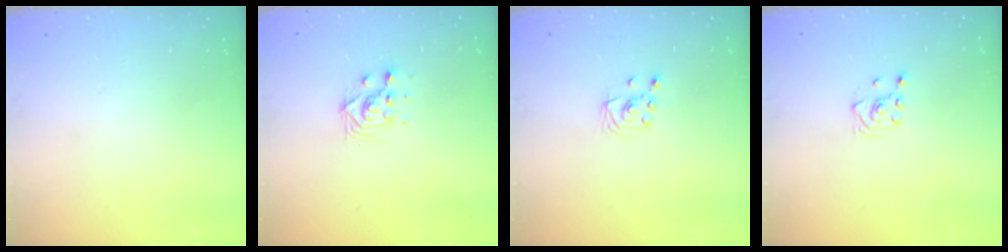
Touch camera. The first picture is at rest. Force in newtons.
{"total": 4.8, "press": 4.8, "slide": 0.1}
{"total": 2.7, "press": 2.7, "slide": 0.2}
{"total": 3.1, "press": 3.0, "slide": 0.8}